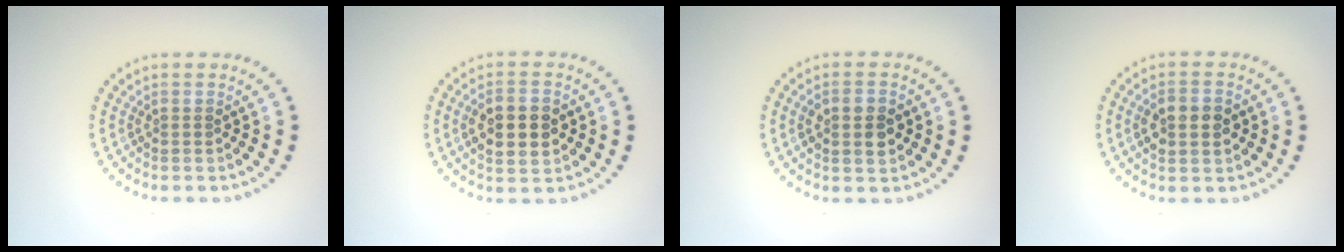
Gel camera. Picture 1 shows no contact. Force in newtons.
{"total": 4.7, "press": 4.7, "slide": 0.2}
{"total": 2.7, "press": 2.7, "slide": 0.3}
{"total": 3.6, "press": 3.6, "slide": 0.1}